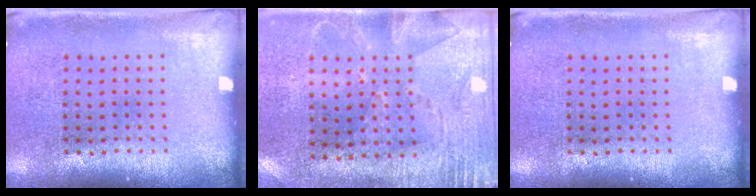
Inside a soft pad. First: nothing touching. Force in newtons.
{"total": 2.8, "press": 2.3, "slide": 1.5}
{"total": 0.0}